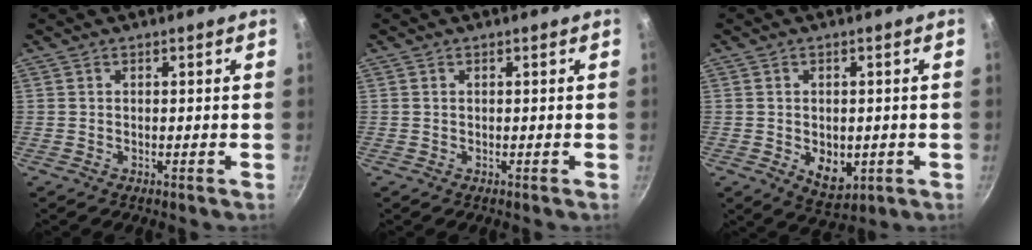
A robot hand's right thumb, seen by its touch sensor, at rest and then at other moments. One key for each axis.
{"total": 0.0}
{"total": 7.1, "fx": -1.4, "fy": 4.8, "fz": 5.0, "tx": -0.054, "ty": -0.009, "tz": -0.007}